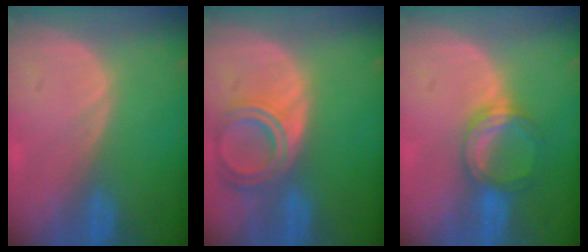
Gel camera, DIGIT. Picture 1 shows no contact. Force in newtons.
{"total": 6.6, "press": 6.0, "slide": 2.8}
{"total": 5.2, "press": 4.9, "slide": 1.5}